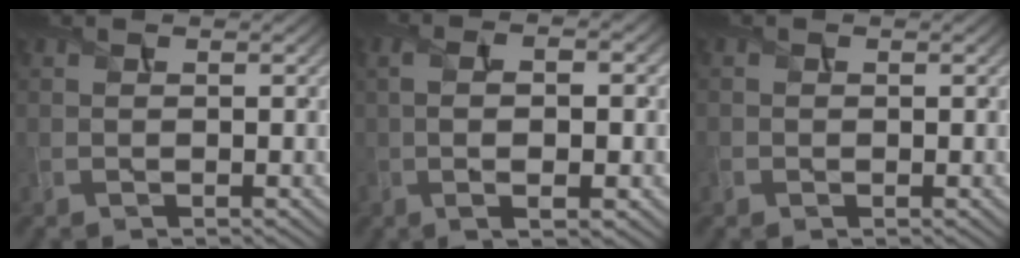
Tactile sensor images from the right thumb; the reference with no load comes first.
{"total": 5.8, "force": [-0.4, 1.8, 5.5], "torque": [-0.105, -0.006, -0.001]}
{"total": 0.7, "force": [-0.3, 0.6, 0.1], "torque": [-0.003, -0.007, -0.006]}